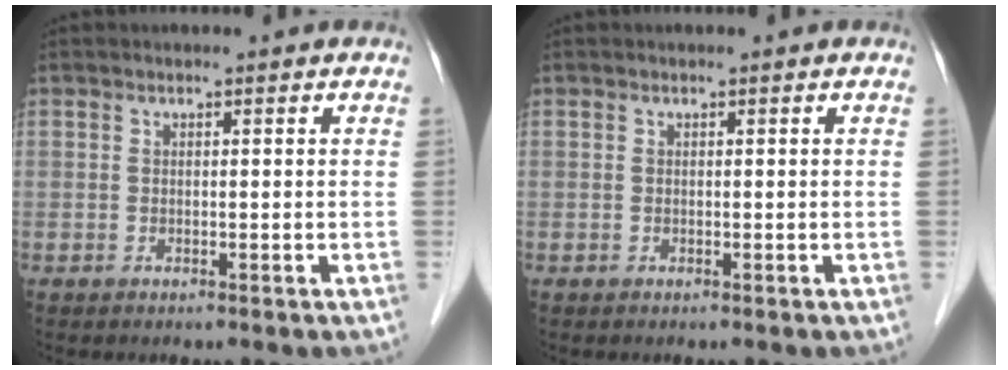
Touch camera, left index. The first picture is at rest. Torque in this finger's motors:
{"motor_torque": [0.00, 0.00, 0.00, 0.00]}